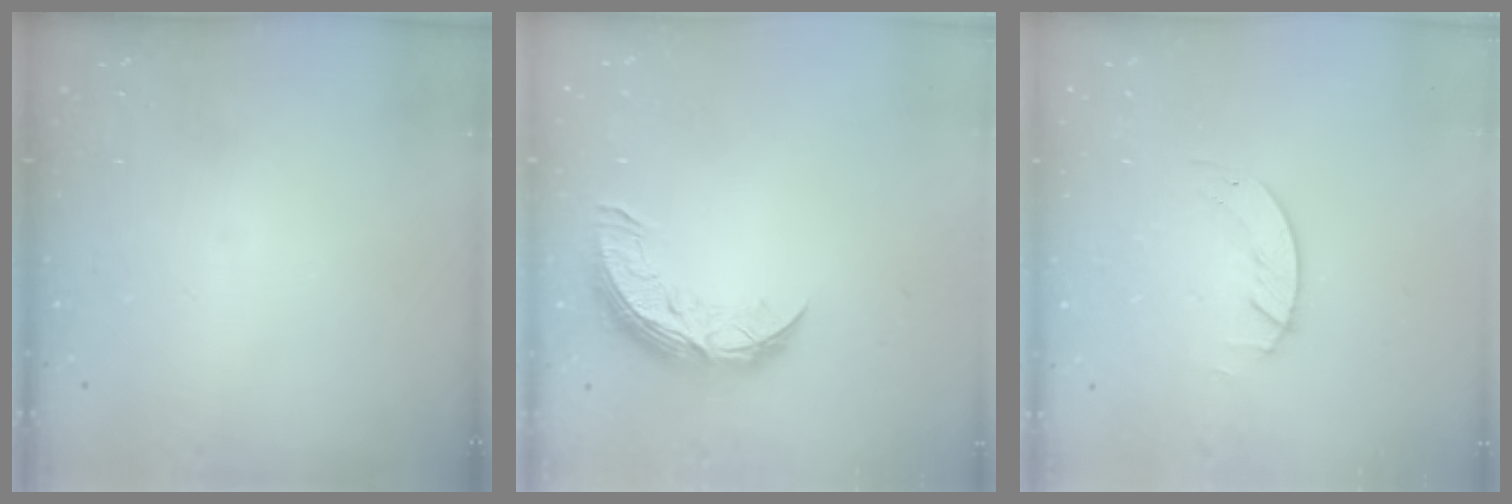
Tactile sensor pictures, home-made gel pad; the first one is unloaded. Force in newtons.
{"total": 9.7, "press": 9.7, "slide": 0.6}
{"total": 1.2, "press": 1.1, "slide": 0.2}